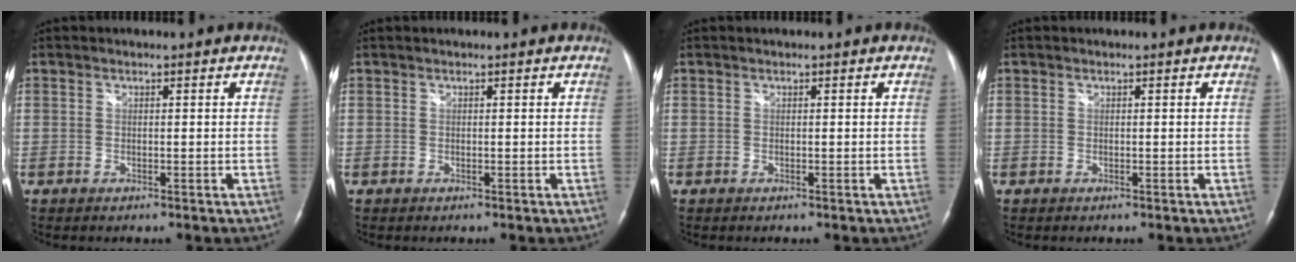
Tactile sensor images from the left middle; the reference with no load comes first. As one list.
[{"total": 0.0}, {"total": 0.0}, {"total": 0.0}]